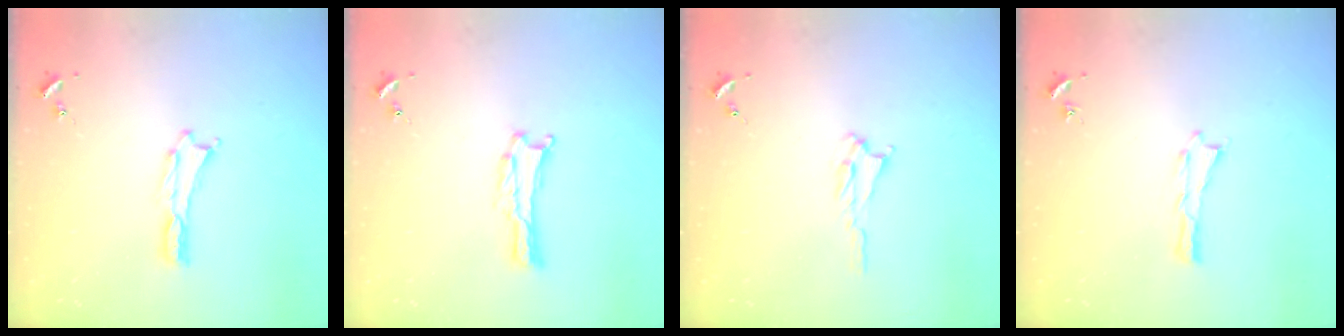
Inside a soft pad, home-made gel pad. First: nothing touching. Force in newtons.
{"total": 0.5, "press": 0.5, "slide": 0.1}
{"total": 1.6, "press": 1.5, "slide": 0.4}
{"total": 0.0}